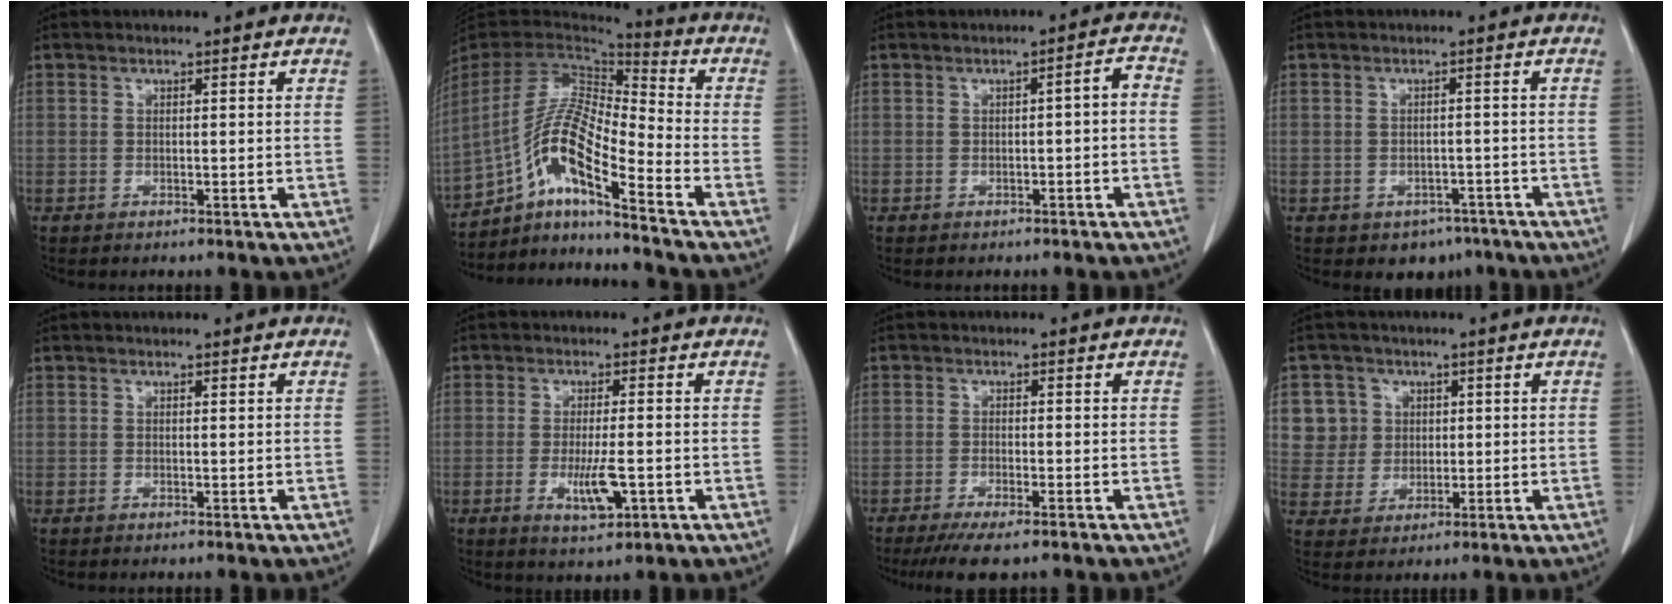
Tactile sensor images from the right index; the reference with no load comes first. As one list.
[{"total": 14.0, "force": [-8.5, 1.3, 11.1], "torque": [-0.224, 0.012, -0.156]}, {"total": 2.7, "force": [-0.5, 0.5, 2.6], "torque": [-0.032, 0.016, -0.008]}, {"total": 4.2, "force": [-2.8, 2.8, 1.1], "torque": [-0.003, 0.008, -0.032]}, {"total": 0.0}, {"total": 5.4, "force": [-1.6, 1.1, 5.0], "torque": [-0.094, -0.009, -0.022]}, {"total": 5.4, "force": [-3.9, 0.7, 3.6], "torque": [-0.059, -0.013, -0.060]}, {"total": 6.8, "force": [2.0, 6.5, 0.5], "torque": [-0.005, 0.015, 0.046]}]